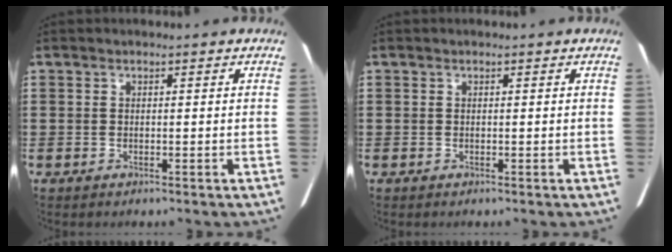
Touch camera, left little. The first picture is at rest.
{"total": 0.0}